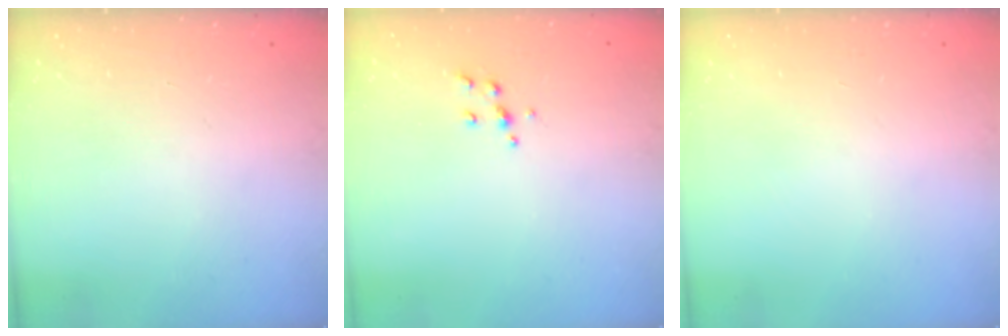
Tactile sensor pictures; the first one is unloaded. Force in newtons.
{"total": 4.8, "press": 4.7, "slide": 0.6}
{"total": 0.0}